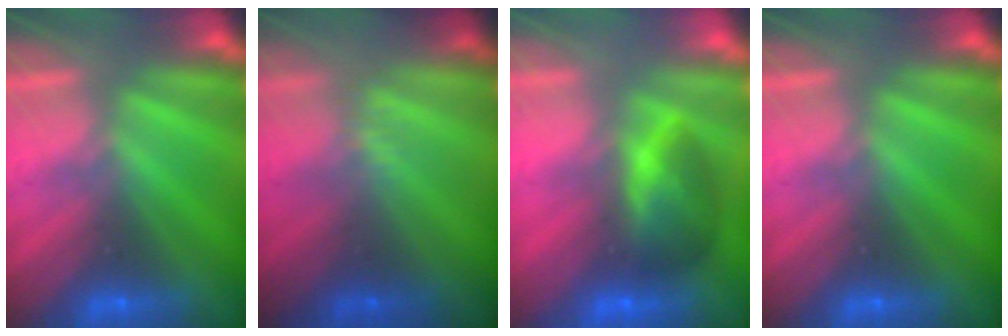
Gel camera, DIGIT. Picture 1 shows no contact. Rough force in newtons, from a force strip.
{"total": 2.4}
{"total": 10.1}
{"total": 0.0}